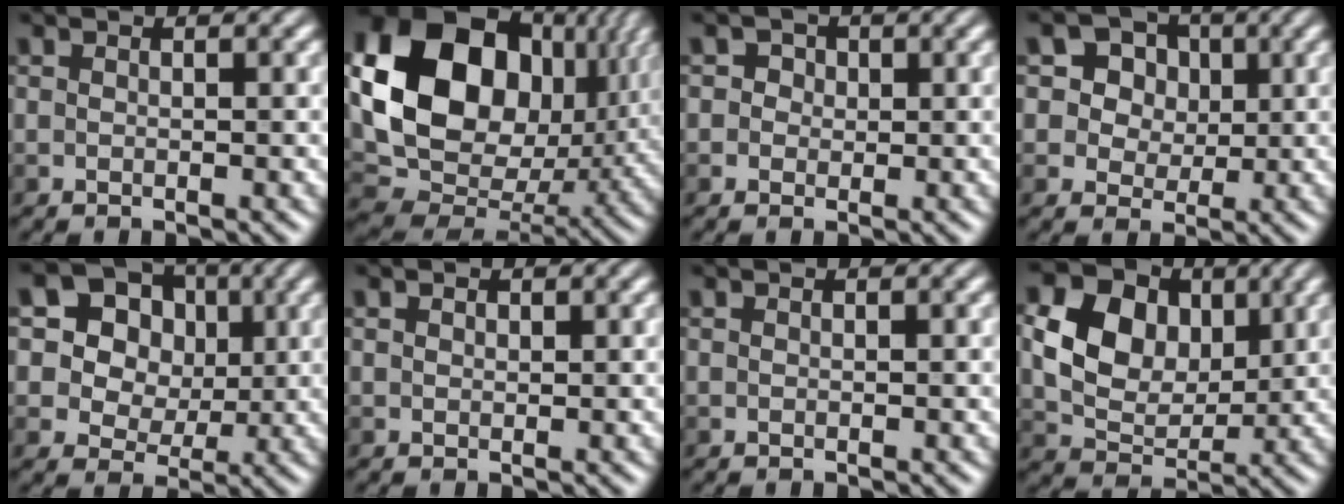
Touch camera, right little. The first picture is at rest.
{"total": 19.1, "force": [4.5, 13.9, 12.2], "torque": [-0.260, -0.008, 0.096]}
{"total": 2.0, "force": [0.7, 1.7, 0.7], "torque": [0.003, 0.004, 0.000]}
{"total": 7.1, "force": [3.4, 5.3, 3.1], "torque": [-0.052, 0.007, 0.038]}
{"total": 13.5, "force": [5.7, 11.1, 5.2], "torque": [-0.130, 0.024, 0.098]}
{"total": 0.6, "force": [0.4, 0.4, 0.1], "torque": [0.000, -0.001, 0.007]}
{"total": 0.0}
{"total": 13.8, "force": [3.9, 11.1, 7.3], "torque": [-0.150, 0.029, 0.066]}